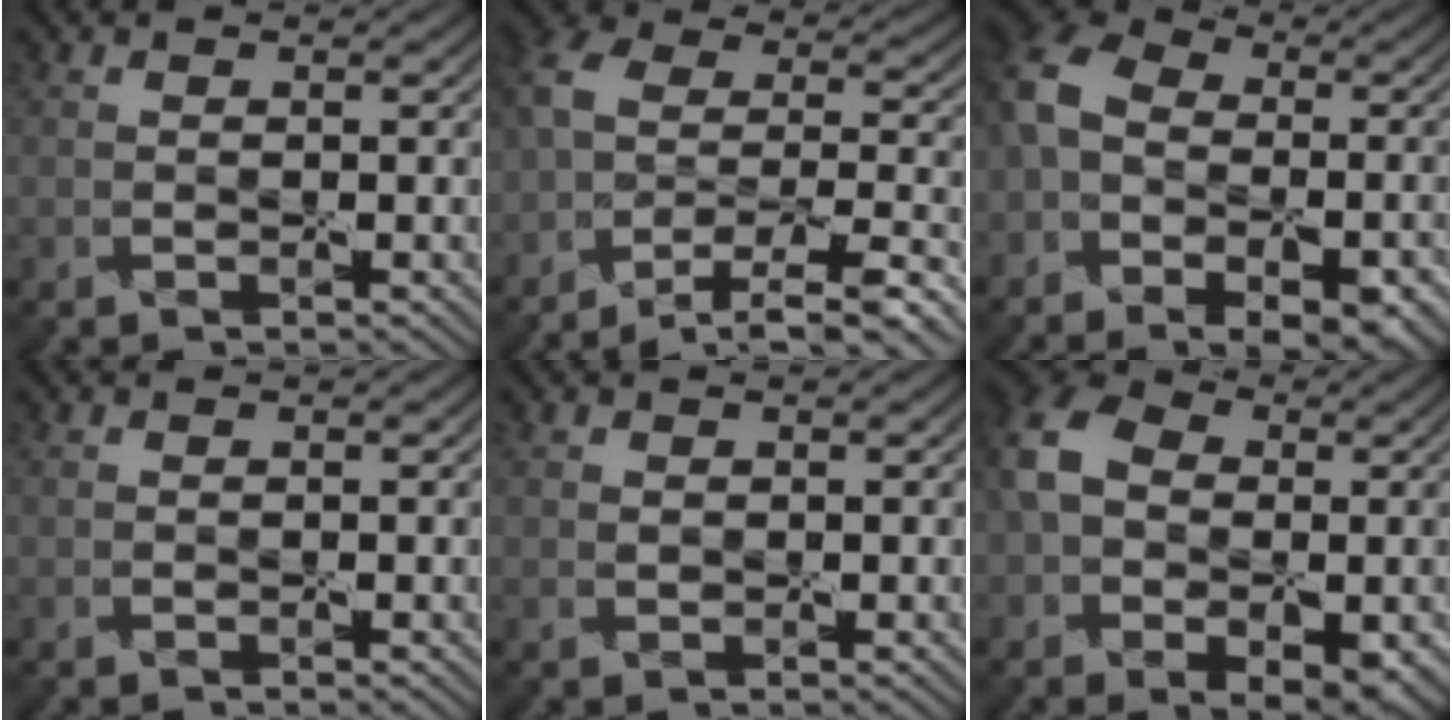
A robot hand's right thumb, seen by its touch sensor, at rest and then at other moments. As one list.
[{"total": 11.7, "force": [-7.9, 4.5, 7.3], "torque": [-0.168, -0.002, -0.133]}, {"total": 14.3, "force": [-4.5, 10.1, 9.0], "torque": [-0.183, -0.019, -0.058]}, {"total": 0.0}, {"total": 0.6, "force": [0.3, 0.4, 0.3], "torque": [-0.002, 0.000, 0.008]}, {"total": 11.7, "force": [-1.4, 8.3, 8.1], "torque": [-0.151, -0.012, -0.013]}]